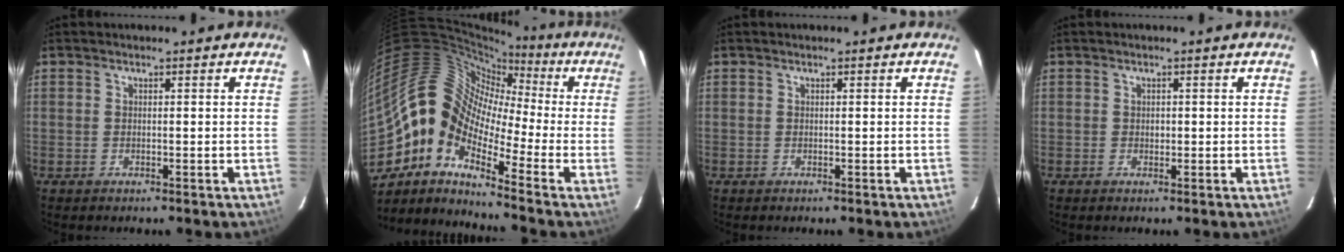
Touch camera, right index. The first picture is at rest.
{"total": 15.0, "force": [-4.7, 8.5, 11.5], "torque": [-0.192, 0.003, -0.117]}
{"total": 0.0}
{"total": 0.8, "force": [0.0, 0.7, 0.4], "torque": [-0.005, 0.002, 0.000]}